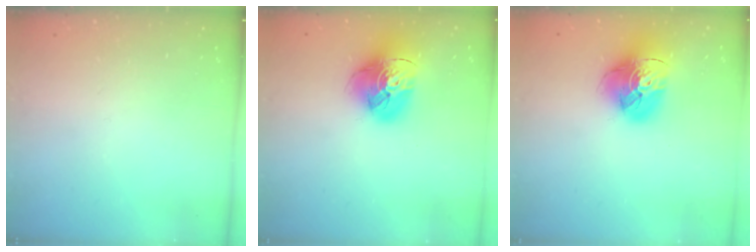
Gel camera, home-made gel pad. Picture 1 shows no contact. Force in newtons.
{"total": 17.2, "press": 17.0, "slide": 1.9}
{"total": 17.2, "press": 17.0, "slide": 1.9}